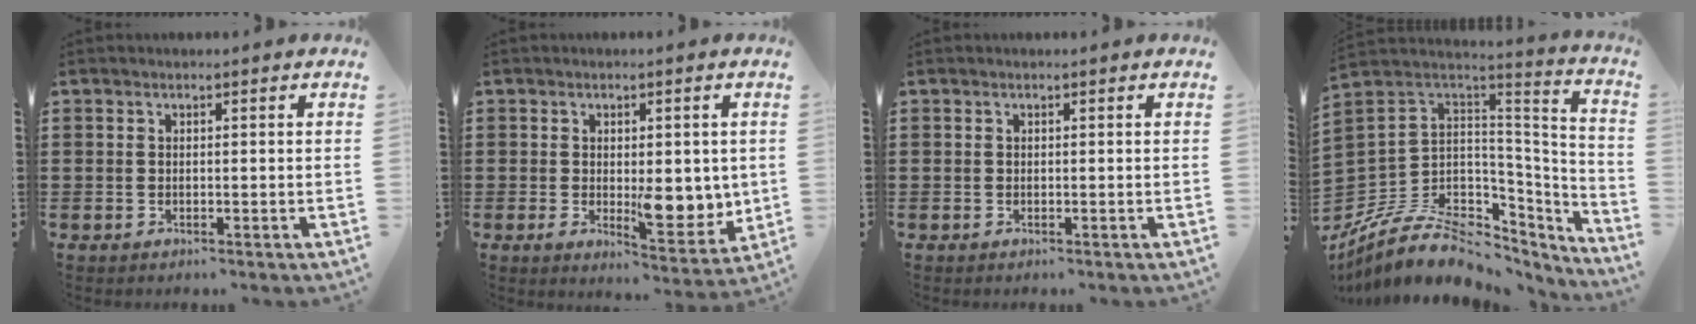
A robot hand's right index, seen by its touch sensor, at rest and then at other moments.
{"total": 7.4, "force": [-0.1, 3.6, 6.4], "torque": [-0.080, -0.004, 0.000]}
{"total": 0.0}
{"total": 9.6, "force": [-4.3, 7.0, 5.1], "torque": [-0.130, -0.011, -0.069]}